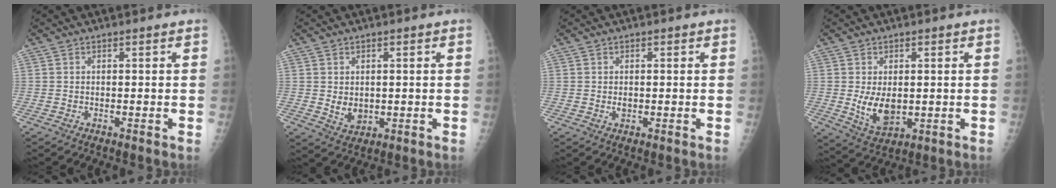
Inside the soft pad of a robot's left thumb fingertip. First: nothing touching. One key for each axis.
{"total": 4.1, "fx": 0.1, "fy": 3.3, "fz": 2.5, "tx": -0.026, "ty": -0.008, "tz": 0.015}
{"total": 1.3, "fx": 0.0, "fy": 1.0, "fz": 0.8, "tx": -0.007, "ty": 0.000, "tz": 0.001}
{"total": 7.4, "fx": -0.2, "fy": 4.7, "fz": 5.7, "tx": -0.082, "ty": -0.016, "tz": 0.012}